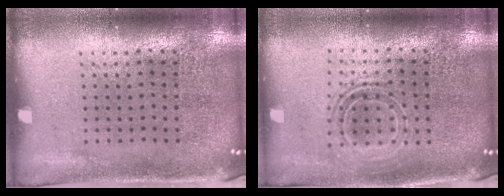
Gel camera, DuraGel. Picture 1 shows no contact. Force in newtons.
{"total": 1.7, "press": 1.3, "slide": 1.1}